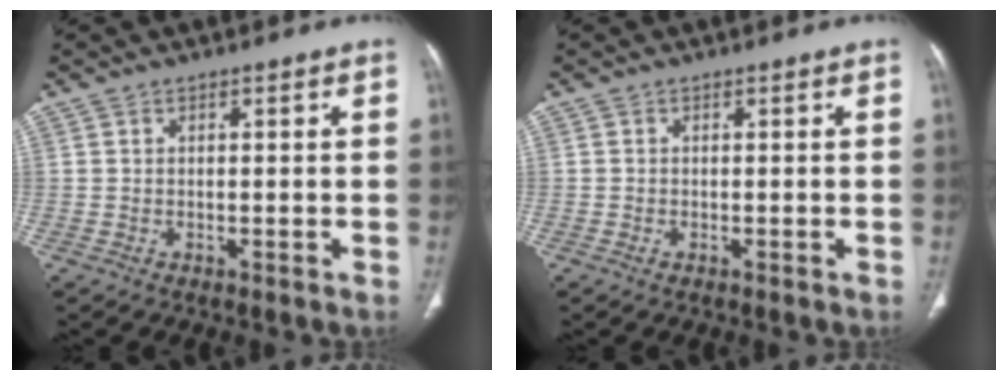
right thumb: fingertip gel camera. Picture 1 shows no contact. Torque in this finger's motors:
{"motor_torque": [3.26, 1.21, 0.28, -0.37, 0.08]}